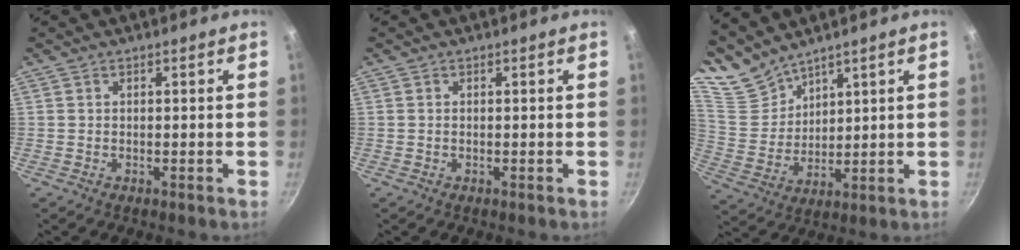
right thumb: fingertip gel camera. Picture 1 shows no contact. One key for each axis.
{"total": 0.0}
{"total": 8.1, "fx": 7.2, "fy": 3.4, "fz": 1.5, "tx": -0.018, "ty": -0.032, "tz": 0.164}